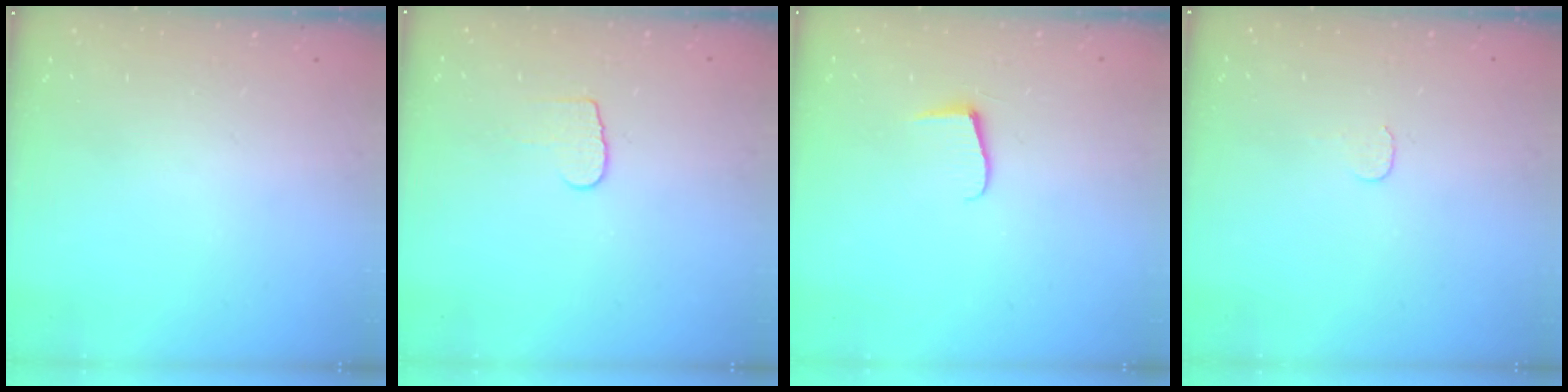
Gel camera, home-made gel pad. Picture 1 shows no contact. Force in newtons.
{"total": 5.7, "press": 5.6, "slide": 0.5}
{"total": 5.1, "press": 5.0, "slide": 0.6}
{"total": 3.9, "press": 3.9, "slide": 0.3}